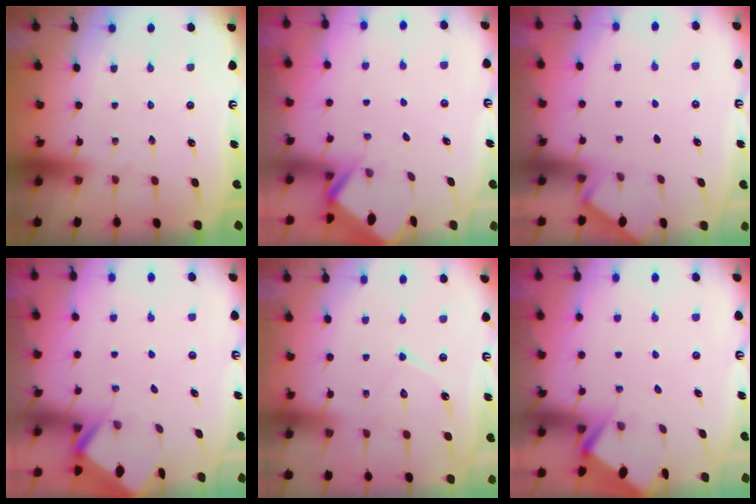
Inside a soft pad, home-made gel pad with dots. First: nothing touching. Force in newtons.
{"total": 2.3, "press": 2.3, "slide": 0.1}
{"total": 2.0, "press": 2.0, "slide": 0.3}
{"total": 2.6, "press": 2.6, "slide": 0.1}
{"total": 9.0, "press": 8.9, "slide": 0.7}
{"total": 2.8, "press": 2.8, "slide": 0.1}